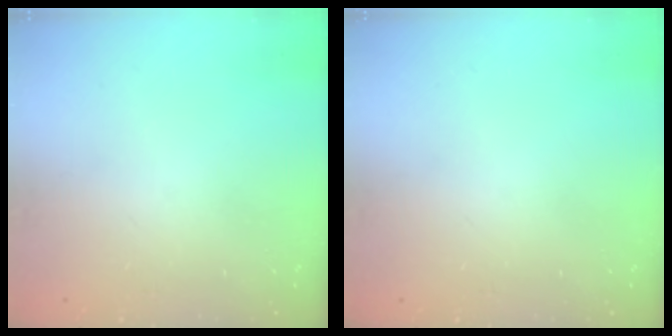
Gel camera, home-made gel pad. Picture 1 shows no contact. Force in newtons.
{"total": 0.0}